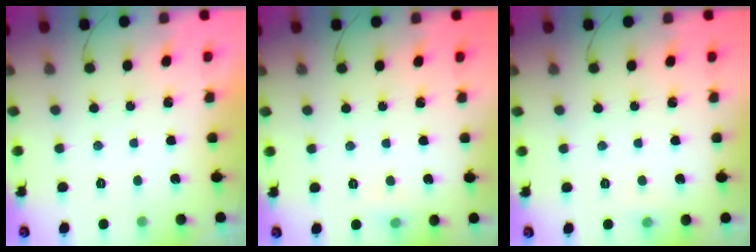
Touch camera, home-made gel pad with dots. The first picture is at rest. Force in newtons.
{"total": 4.3, "press": 4.0, "slide": 1.6}
{"total": 3.8, "press": 3.6, "slide": 1.3}